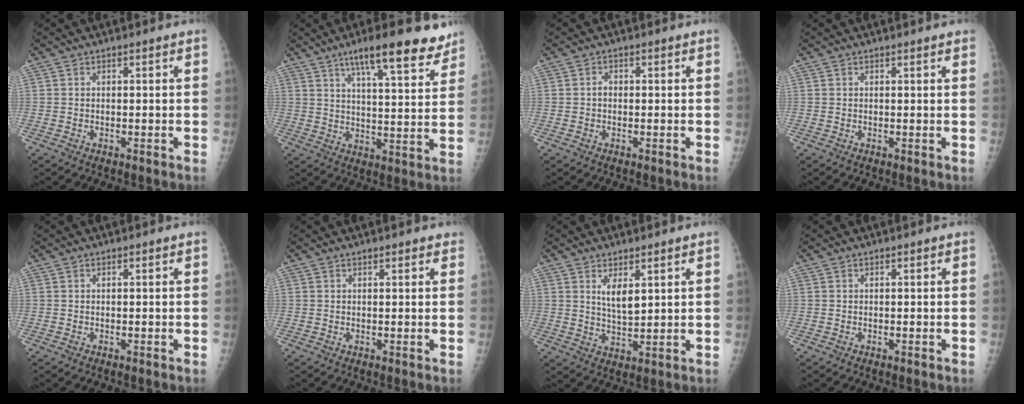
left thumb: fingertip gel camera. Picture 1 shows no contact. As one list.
[{"total": 14.9, "force": [10.3, 3.4, 10.3], "torque": [-0.125, -0.046, 0.153]}, {"total": 1.1, "force": [-0.1, 0.9, 0.7], "torque": [-0.006, 0.003, -0.006]}, {"total": 2.6, "force": [2.3, 0.2, 1.3], "torque": [-0.011, 0.000, 0.019]}, {"total": 0.0}, {"total": 0.9, "force": [0.7, 0.3, 0.5], "torque": [-0.008, -0.002, 0.008]}, {"total": 4.8, "force": [2.2, 1.9, 3.8], "torque": [-0.059, -0.023, 0.044]}, {"total": 0.0}]